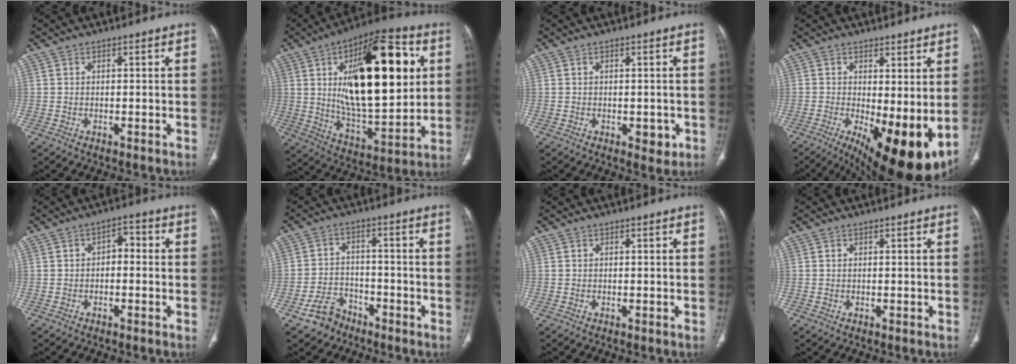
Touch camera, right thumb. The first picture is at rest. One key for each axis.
{"total": 30.1, "fx": 6.7, "fy": 12.9, "fz": 26.3, "tx": -0.383, "ty": -0.018, "tz": 0.103}
{"total": 2.8, "fx": -0.8, "fy": 1.7, "fz": 2.1, "tx": -0.014, "ty": -0.001, "tz": -0.003}
{"total": 14.8, "fx": -1.9, "fy": 5.4, "fz": 13.6, "tx": -0.208, "ty": -0.027, "tz": -0.007}
{"total": 3.5, "fx": -0.3, "fy": 2.2, "fz": 2.7, "tx": -0.023, "ty": 0.019, "tz": -0.014}
{"total": 6.0, "fx": -4.1, "fy": 4.1, "fz": 1.3, "tx": -0.010, "ty": 0.030, "tz": -0.073}
{"total": 0.0}
{"total": 0.0}